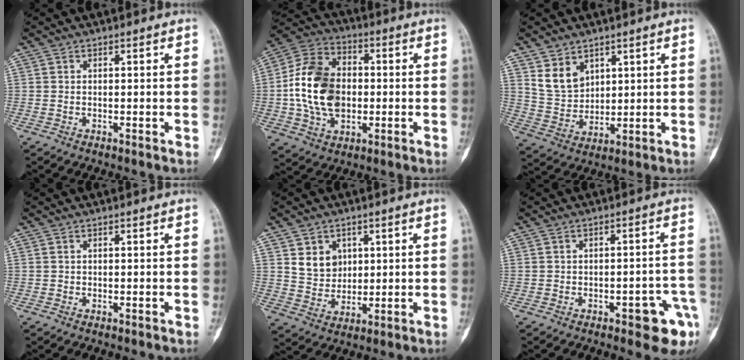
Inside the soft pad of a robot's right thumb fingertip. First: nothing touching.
{"total": 17.7, "force": [-1.2, 12.3, 12.6], "torque": [-0.221, 0.024, -0.024]}
{"total": 7.3, "force": [4.1, 5.0, 3.2], "torque": [-0.041, -0.028, 0.094]}
{"total": 0.0}
{"total": 6.8, "force": [2.5, 5.6, 3.0], "torque": [-0.026, -0.017, 0.053]}
{"total": 8.6, "force": [-3.9, 3.1, 7.0], "torque": [-0.063, 0.026, -0.041]}